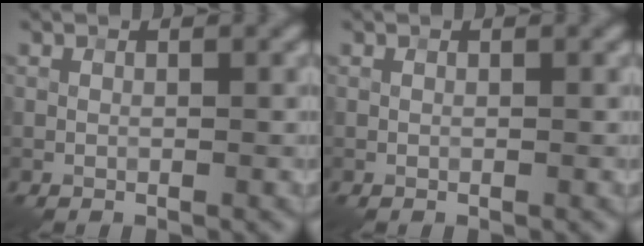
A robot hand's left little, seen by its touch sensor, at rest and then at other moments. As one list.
[{"total": 0.0}]